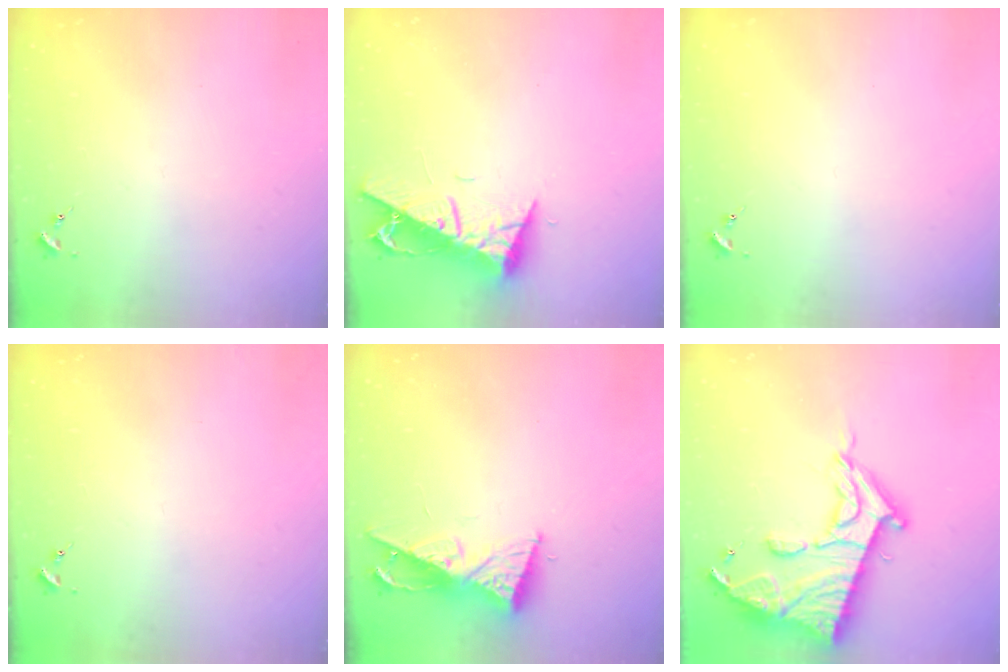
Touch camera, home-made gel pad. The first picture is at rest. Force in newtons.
{"total": 9.4, "press": 9.3, "slide": 1.3}
{"total": 0.0}
{"total": 0.0}
{"total": 8.7, "press": 8.7, "slide": 0.6}
{"total": 19.3, "press": 19.3, "slide": 1.6}